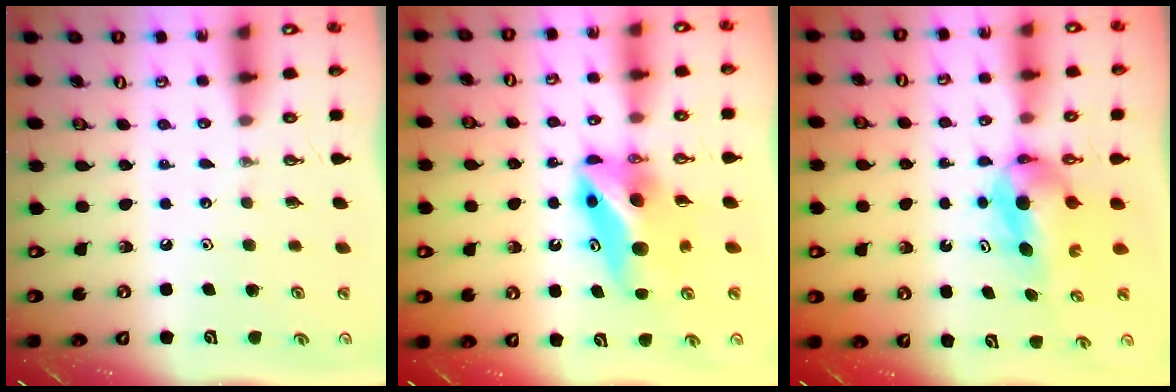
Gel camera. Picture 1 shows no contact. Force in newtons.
{"total": 9.7, "press": 8.5, "slide": 4.5}
{"total": 5.7, "press": 5.4, "slide": 1.9}